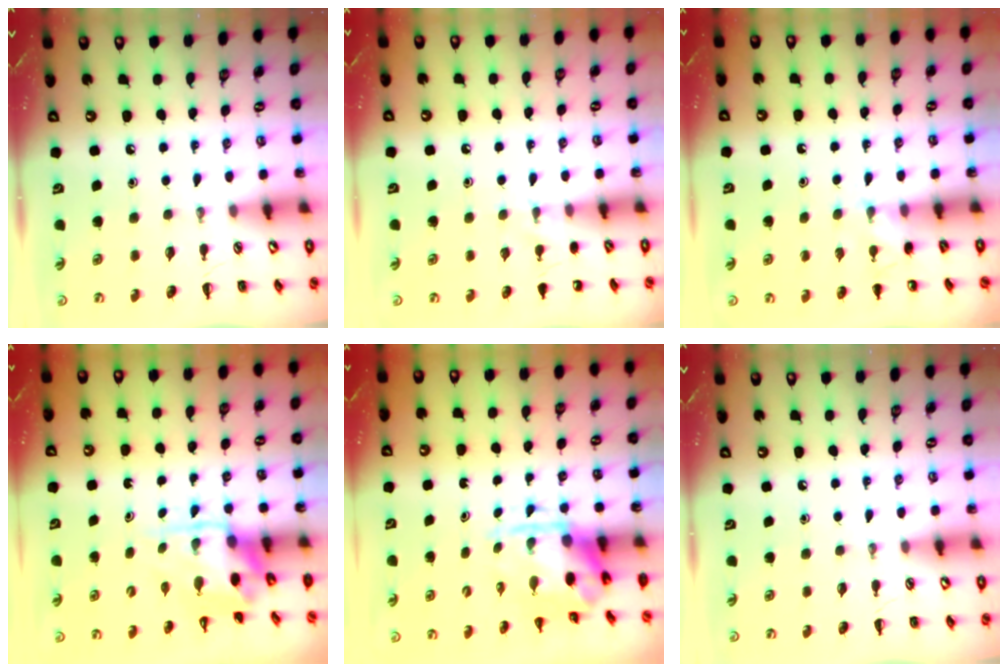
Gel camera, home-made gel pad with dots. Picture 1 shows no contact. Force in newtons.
{"total": 5.8, "press": 5.6, "slide": 1.7}
{"total": 5.8, "press": 5.5, "slide": 1.9}
{"total": 3.5, "press": 3.4, "slide": 0.8}
{"total": 3.7, "press": 3.6, "slide": 0.9}
{"total": 0.0}